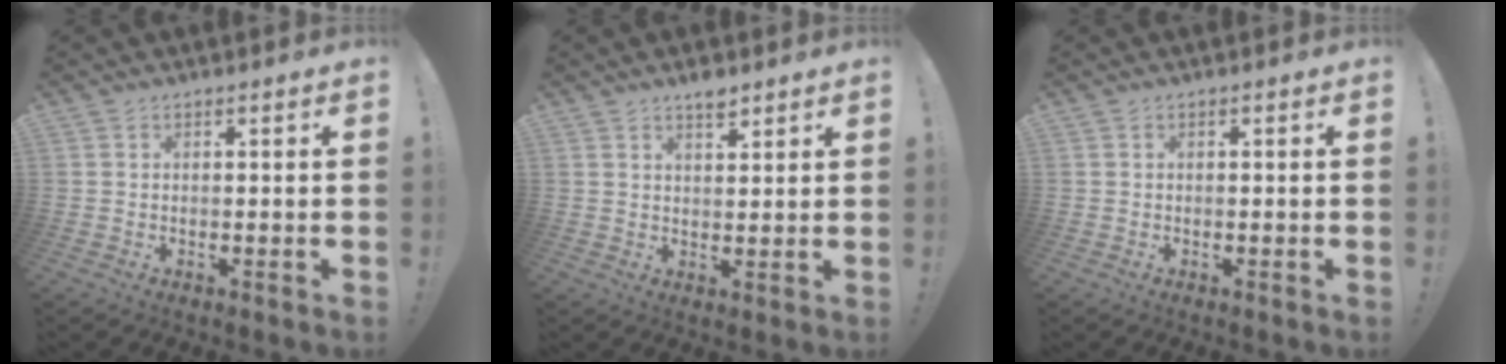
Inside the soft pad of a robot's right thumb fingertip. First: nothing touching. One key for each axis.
{"total": 3.7, "fx": 2.9, "fy": 1.3, "fz": 1.9, "tx": -0.025, "ty": -0.019, "tz": 0.050}
{"total": 0.0}